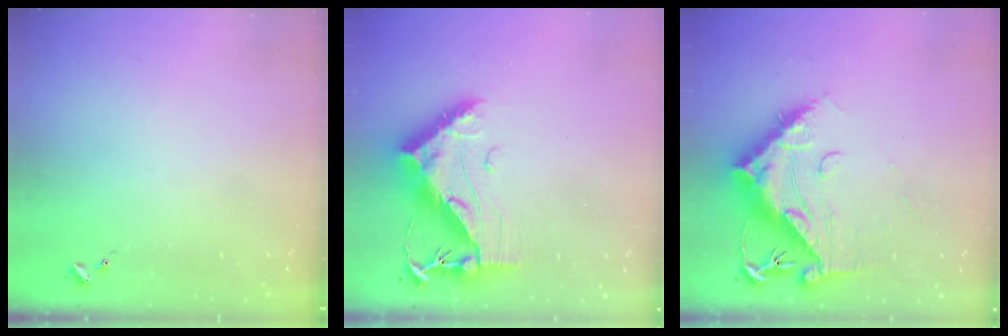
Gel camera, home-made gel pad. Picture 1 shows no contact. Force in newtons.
{"total": 13.2, "press": 13.2, "slide": 1.2}
{"total": 15.4, "press": 15.3, "slide": 1.6}